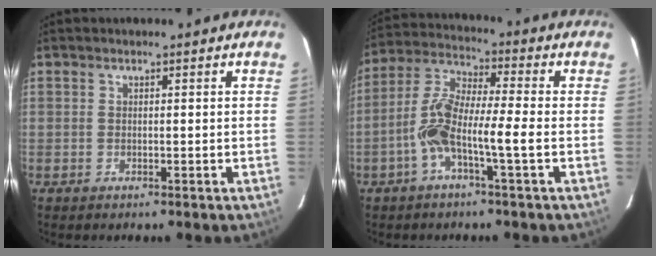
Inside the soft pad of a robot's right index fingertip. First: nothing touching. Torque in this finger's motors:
{"motor_torque": [1.56, -0.59, 0.77, 0.21]}